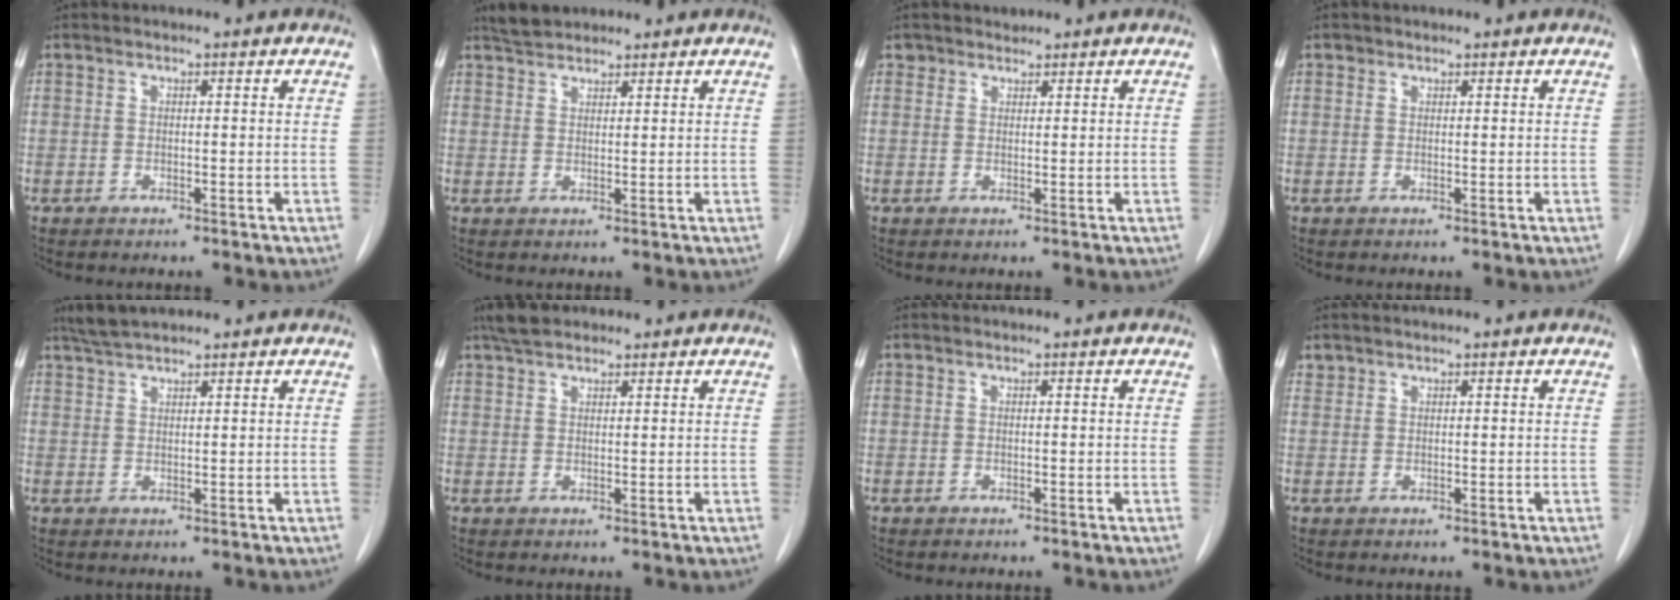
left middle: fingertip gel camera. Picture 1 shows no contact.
{"total": 3.3, "force": [3.1, 1.0, 0.7], "torque": [-0.020, 0.014, 0.056]}
{"total": 1.3, "force": [1.1, 0.6, -0.3], "torque": [0.006, 0.004, 0.016]}
{"total": 0.6, "force": [0.4, 0.4, 0.0], "torque": [0.001, -0.002, 0.007]}
{"total": 3.7, "force": [3.4, 0.4, 1.5], "torque": [-0.036, 0.014, 0.067]}
{"total": 3.8, "force": [3.2, 1.5, 1.5], "torque": [-0.035, 0.016, 0.058]}
{"total": 0.0}
{"total": 0.8, "force": [0.7, 0.4, -0.1], "torque": [0.003, 0.006, 0.014]}